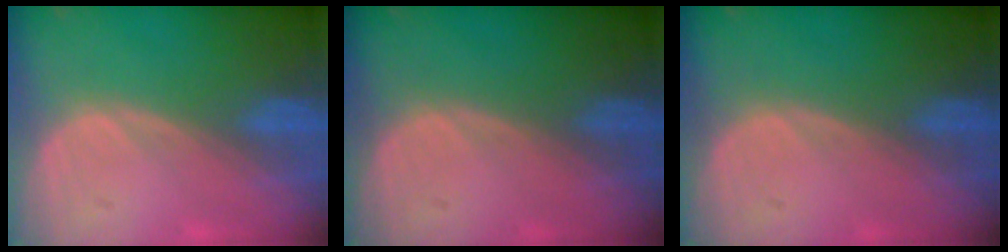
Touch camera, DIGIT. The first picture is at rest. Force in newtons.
{"total": 0.0}
{"total": 0.0}